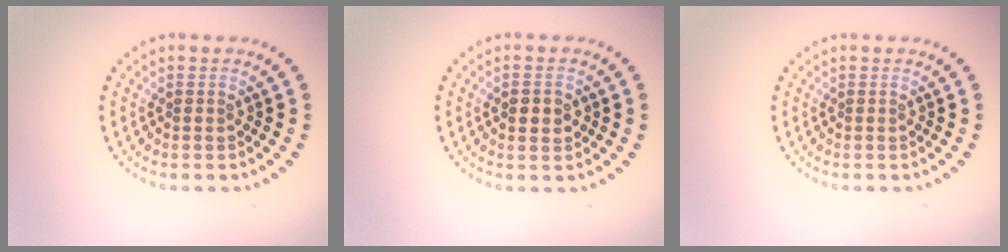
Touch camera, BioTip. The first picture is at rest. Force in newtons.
{"total": 2.5, "press": 2.5, "slide": 0.3}
{"total": 0.0}